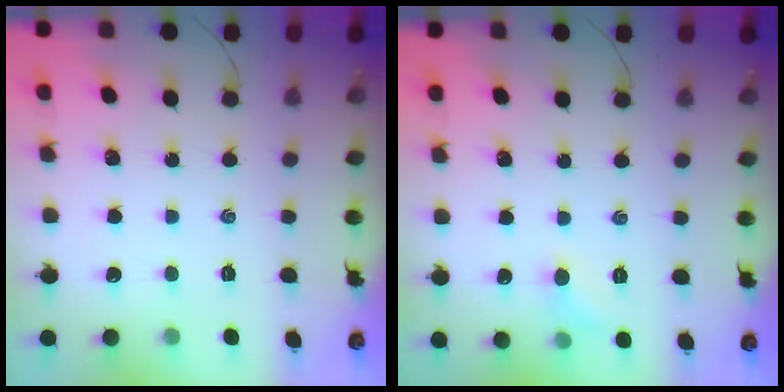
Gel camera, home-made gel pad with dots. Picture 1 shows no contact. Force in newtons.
{"total": 5.2, "press": 5.0, "slide": 1.5}